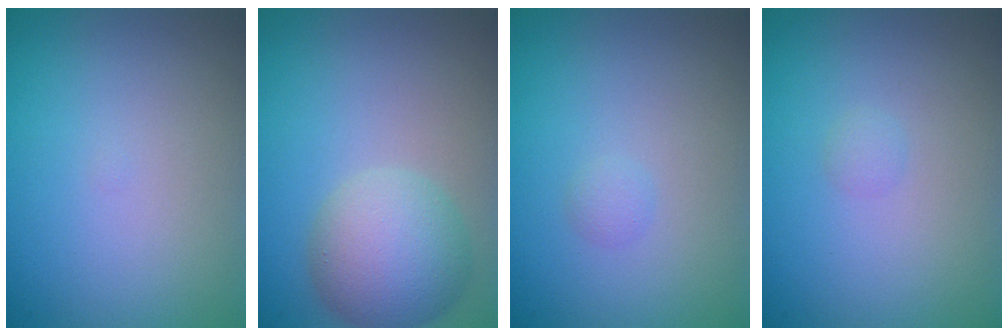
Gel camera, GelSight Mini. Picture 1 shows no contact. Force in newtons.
{"total": 5.5, "press": 5.5, "slide": 0.3}
{"total": 0.7, "press": 0.7, "slide": 0.0}
{"total": 0.6, "press": 0.6, "slide": 0.0}